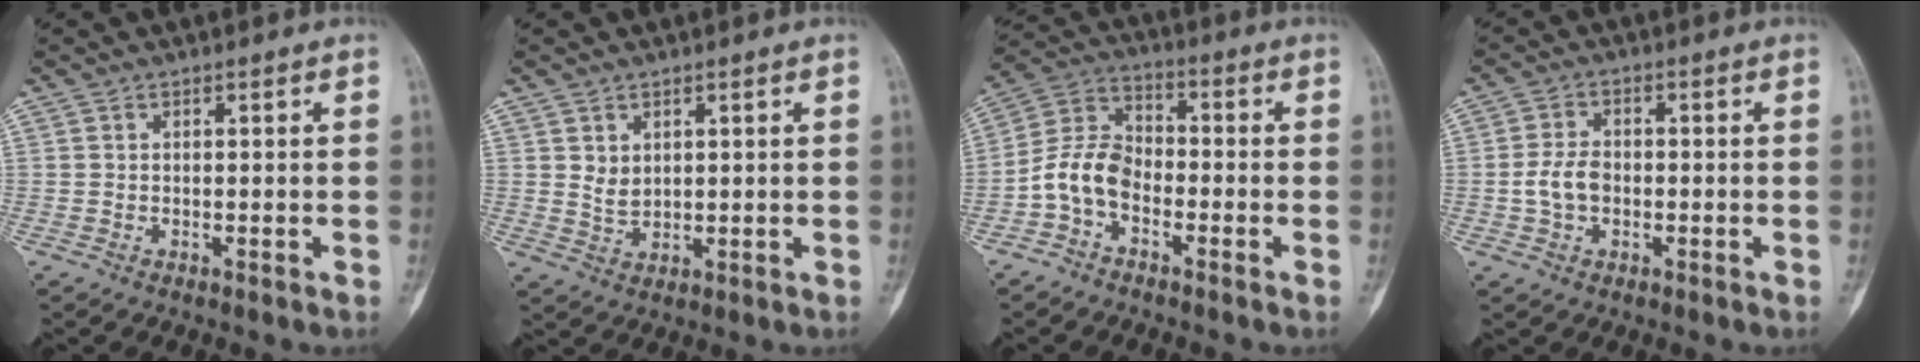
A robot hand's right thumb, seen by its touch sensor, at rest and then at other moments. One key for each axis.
{"total": 3.0, "fx": 1.2, "fy": 2.2, "fz": 1.7, "tx": -0.017, "ty": -0.012, "tz": 0.029}
{"total": 8.5, "fx": -3.4, "fy": 5.6, "fz": 5.4, "tx": -0.099, "ty": 0.040, "tz": -0.080}
{"total": 5.0, "fx": -0.8, "fy": 3.4, "fz": 3.5, "tx": -0.070, "ty": 0.014, "tz": -0.018}